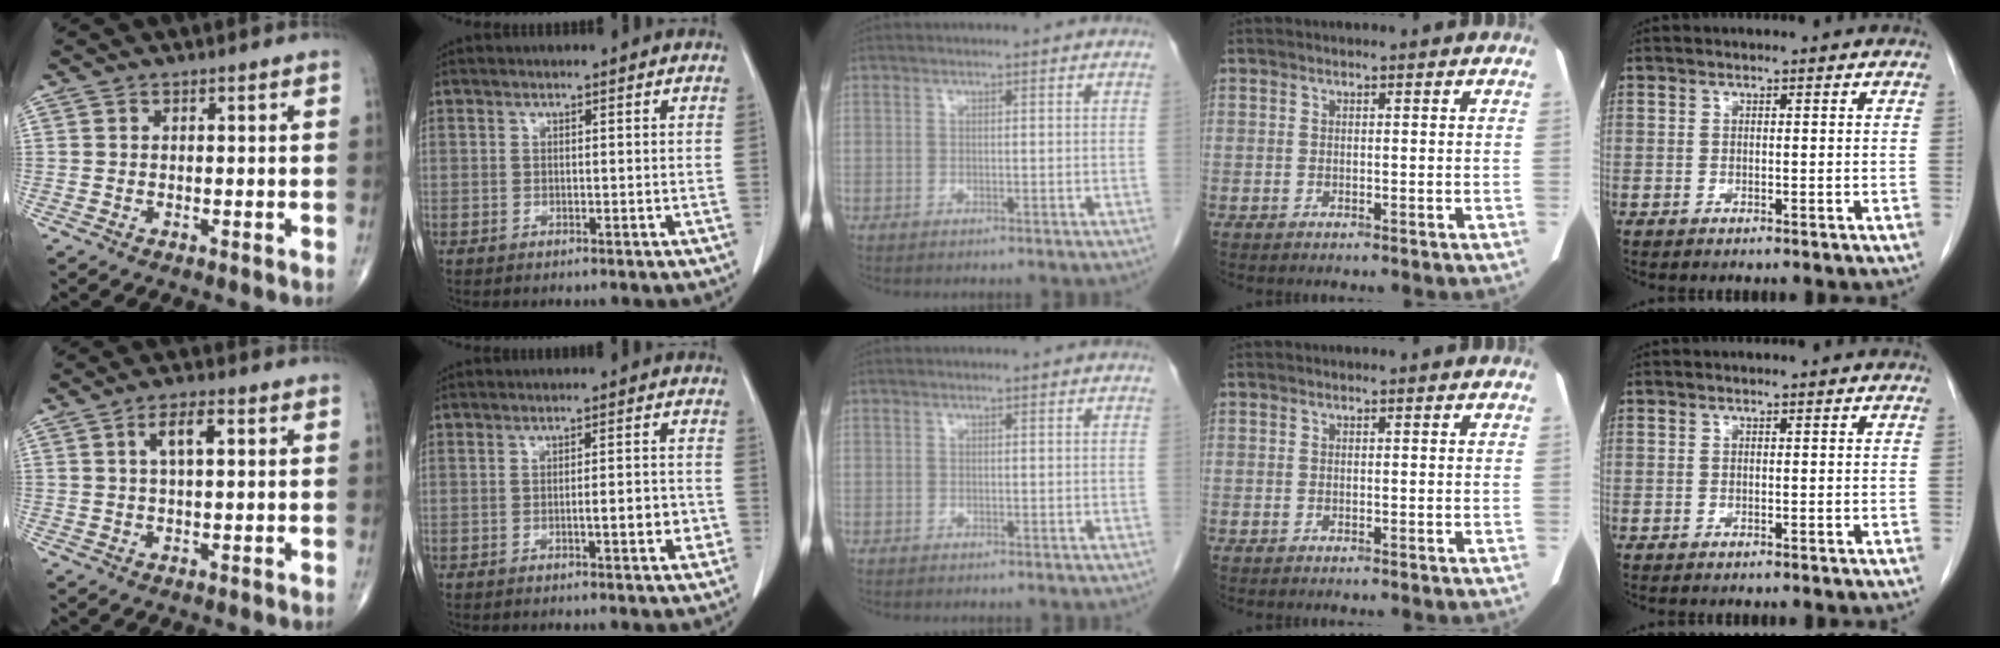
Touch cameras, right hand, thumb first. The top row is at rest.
{"thumb": {"total": 4.9, "force": [1.4, 1.8, 4.4], "torque": [-0.073, 0.004, 0.023]}, "index": {"total": 3.9, "force": [-1.2, 0.8, 3.7], "torque": [-0.054, 0.001, -0.014]}}